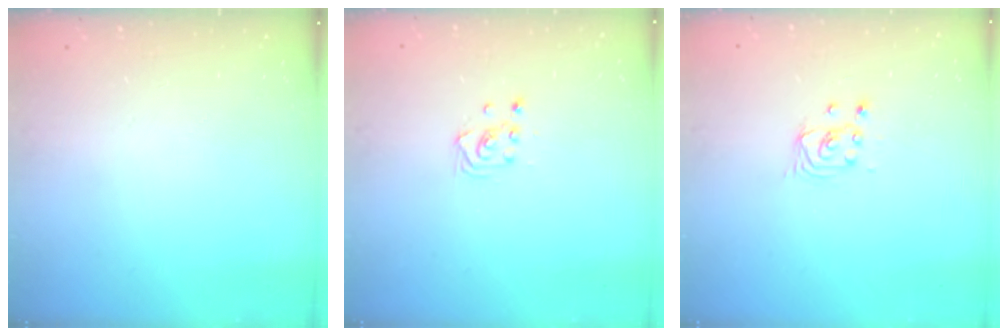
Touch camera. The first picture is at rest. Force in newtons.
{"total": 3.0, "press": 3.0, "slide": 0.3}
{"total": 2.5, "press": 2.5, "slide": 0.2}